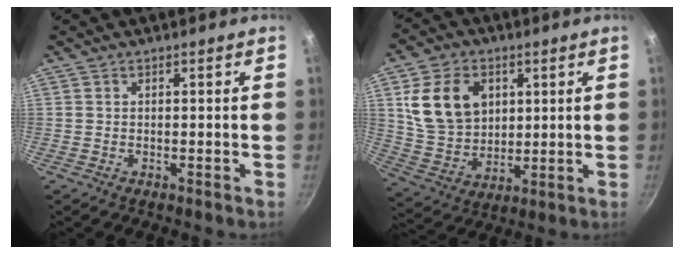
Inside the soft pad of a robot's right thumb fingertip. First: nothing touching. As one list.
[{"total": 14.7, "force": [4.2, 11.0, 8.9], "torque": [-0.140, -0.014, 0.087]}]